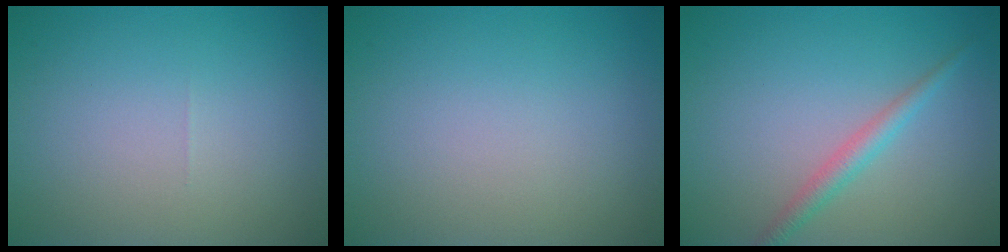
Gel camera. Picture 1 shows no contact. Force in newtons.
{"total": 0.0}
{"total": 2.0, "press": 2.0, "slide": 0.0}